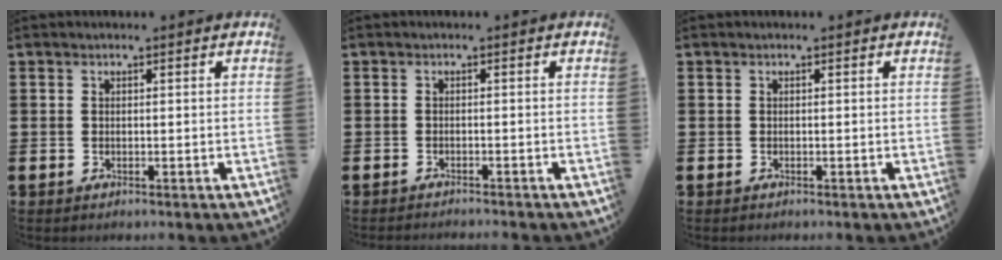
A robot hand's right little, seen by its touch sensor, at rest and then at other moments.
{"total": 0.8, "force": [-0.8, -0.1, 0.0], "torque": [0.000, -0.001, -0.016]}
{"total": 0.0}